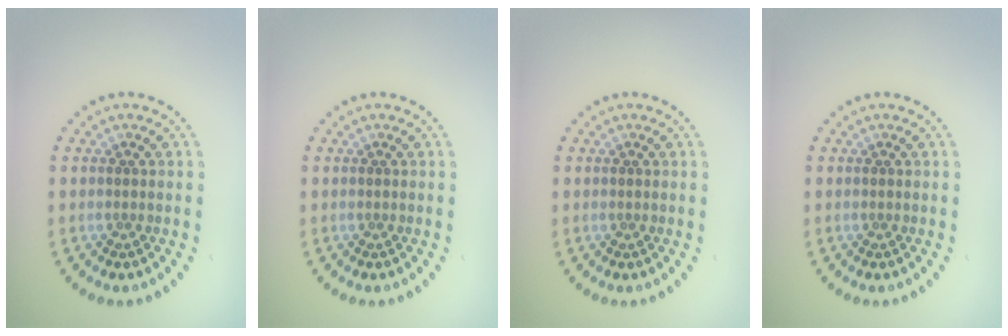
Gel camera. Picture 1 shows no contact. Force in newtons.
{"total": 0.0}
{"total": 0.0}
{"total": 0.0}